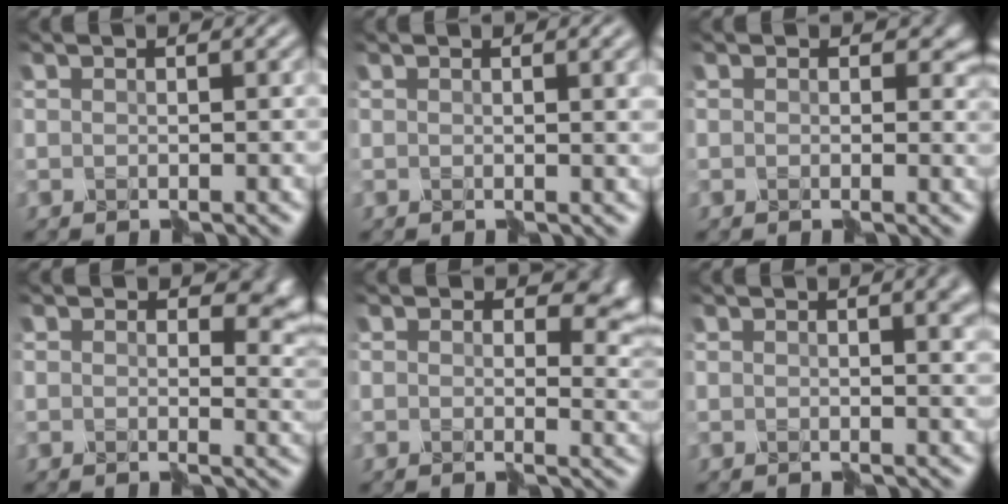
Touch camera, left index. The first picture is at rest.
{"total": 3.5, "force": [1.2, 1.4, 2.9], "torque": [-0.024, 0.003, 0.020]}
{"total": 2.3, "force": [0.3, 2.1, 1.0], "torque": [-0.006, 0.001, 0.000]}
{"total": 4.7, "force": [1.5, 3.3, 3.0], "torque": [-0.030, -0.005, 0.018]}
{"total": 5.3, "force": [1.7, 3.7, 3.4], "torque": [-0.033, -0.007, 0.021]}
{"total": 5.1, "force": [1.9, 2.5, 4.1], "torque": [-0.024, 0.005, 0.026]}